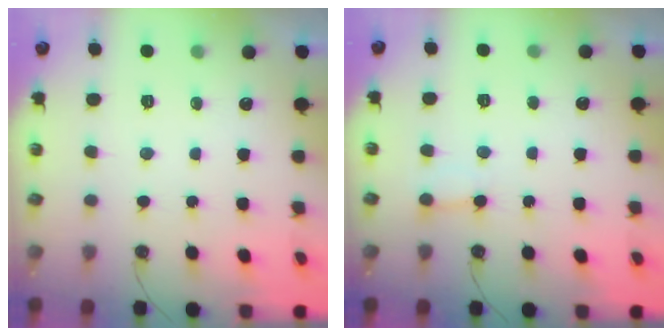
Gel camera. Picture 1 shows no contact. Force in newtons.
{"total": 3.1, "press": 3.1, "slide": 0.6}